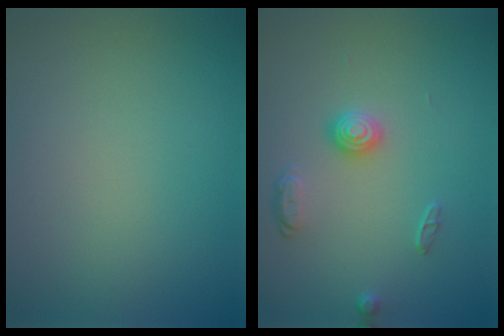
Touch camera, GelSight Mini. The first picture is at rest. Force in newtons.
{"total": 2.1, "press": 1.6, "slide": 1.4}